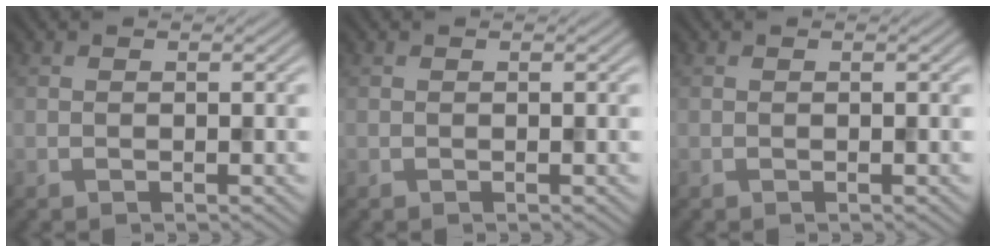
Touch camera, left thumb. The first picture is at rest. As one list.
[{"total": 0.0}, {"total": 0.0}]